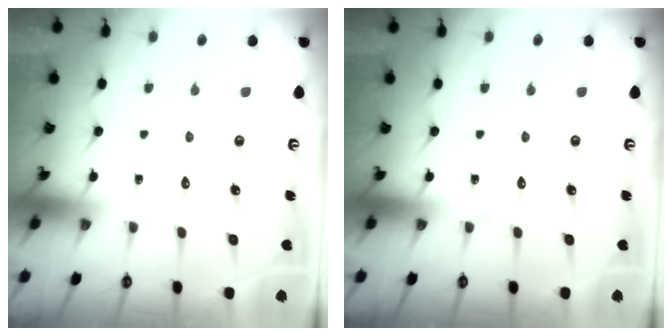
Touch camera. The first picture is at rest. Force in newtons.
{"total": 0.0}